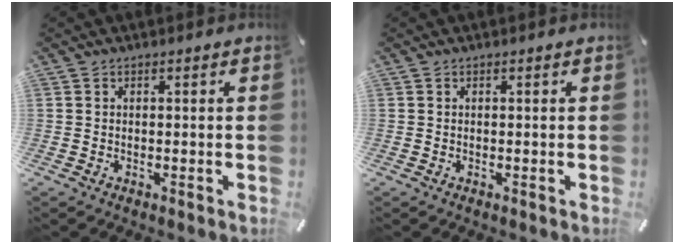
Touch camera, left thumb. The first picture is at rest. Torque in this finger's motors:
{"motor_torque": [-0.03, 0.12, -0.09, 0.03, -0.02]}